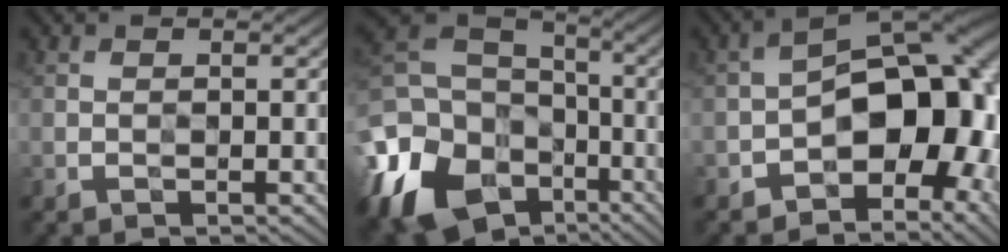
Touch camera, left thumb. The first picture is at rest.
{"total": 19.9, "force": [-9.4, 14.7, 9.6], "torque": [-0.286, -0.046, -0.141]}
{"total": 13.9, "force": [-3.8, 8.3, 10.5], "torque": [-0.116, 0.004, -0.071]}